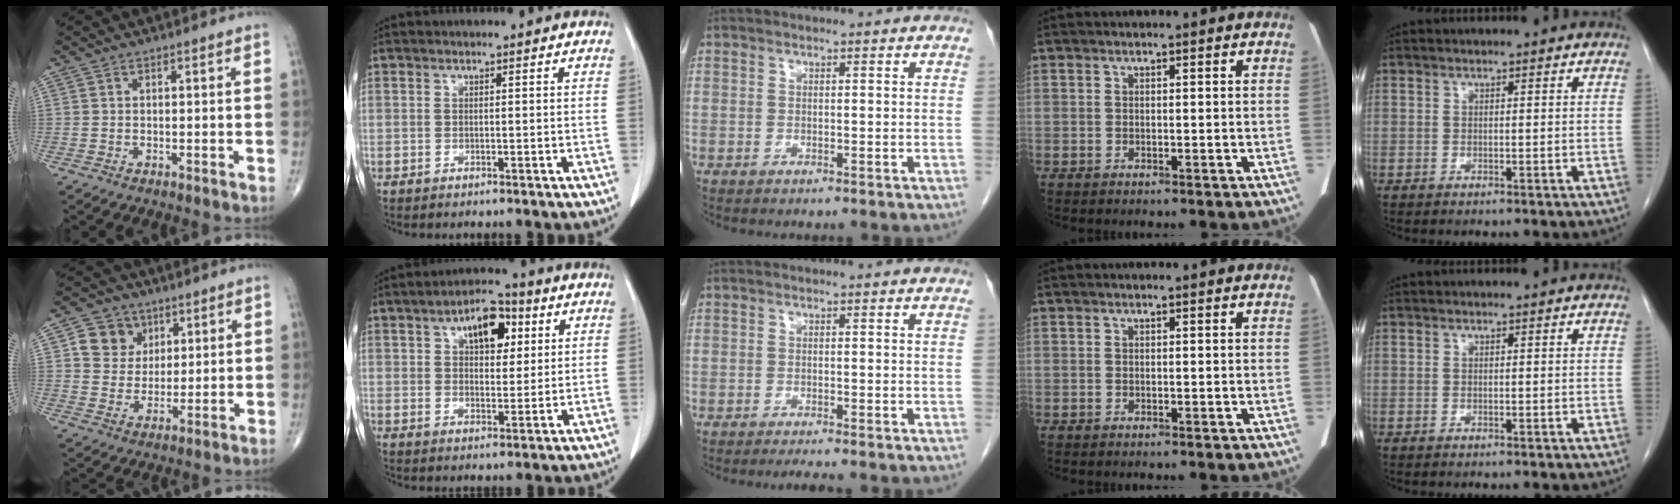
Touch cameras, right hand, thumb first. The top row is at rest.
{"thumb": {"total": 8.1, "force": [3.1, 7.1, 2.3], "torque": [-0.008, -0.009, 0.055]}, "index": {"total": 10.0, "force": [3.9, 5.3, 7.5], "torque": [-0.127, 0.023, 0.064]}, "middle": {"total": 1.9, "force": [-1.6, -0.4, 0.9], "torque": [-0.020, -0.007, -0.026]}}